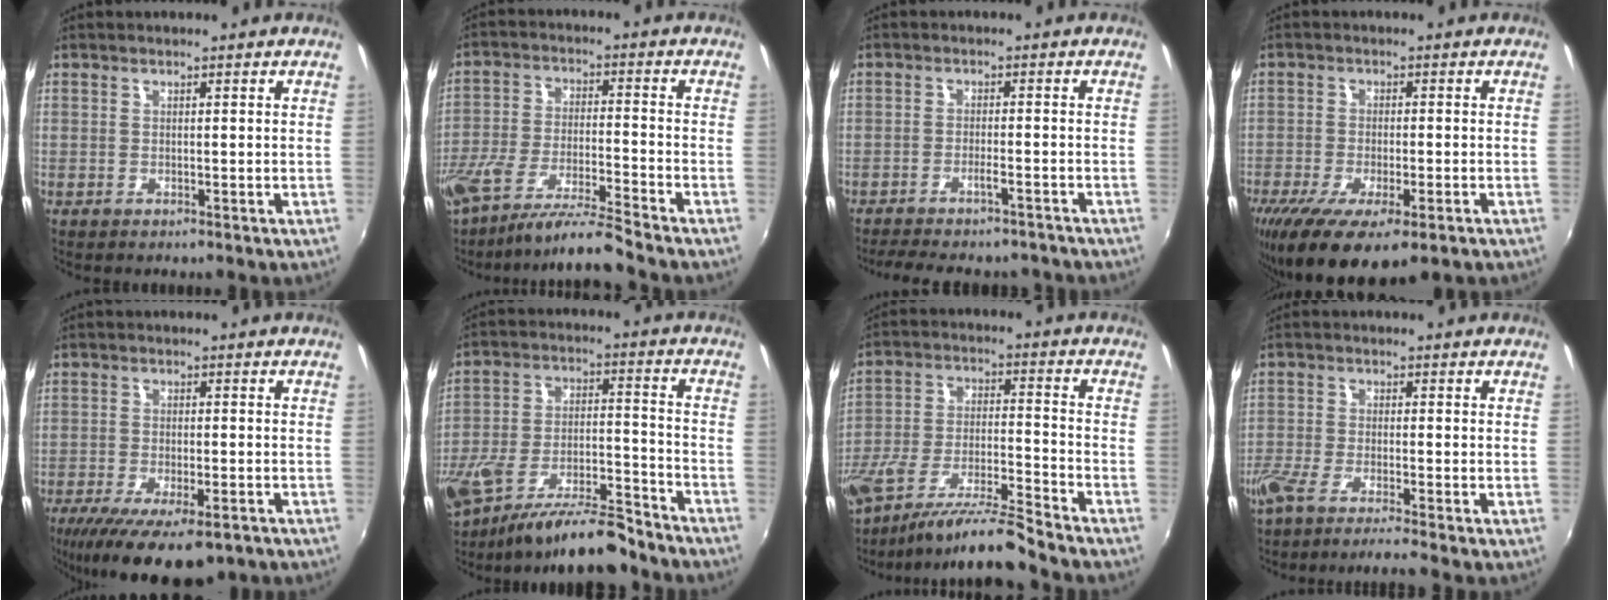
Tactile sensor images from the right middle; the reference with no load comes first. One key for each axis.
{"total": 11.8, "fx": -10.2, "fy": -0.7, "fz": 6.0, "tx": -0.119, "ty": -0.020, "tz": -0.183}
{"total": 12.3, "fx": -11.0, "fy": 2.6, "fz": 4.9, "tx": -0.106, "ty": -0.006, "tz": -0.146}
{"total": 14.1, "fx": -8.6, "fy": 4.2, "fz": 10.4, "tx": -0.211, "ty": -0.058, "tz": -0.135}
{"total": 14.5, "fx": -9.8, "fy": 4.9, "fz": 9.5, "tx": -0.190, "ty": -0.051, "tz": -0.150}
{"total": 18.4, "fx": -14.0, "fy": 5.2, "fz": 10.8, "tx": -0.216, "ty": -0.033, "tz": -0.222}
{"total": 14.1, "fx": -12.0, "fy": 0.1, "fz": 7.4, "tx": -0.149, "ty": -0.023, "tz": -0.215}
{"total": 6.7, "fx": -5.7, "fy": -0.5, "fz": 3.5, "tx": -0.083, "ty": -0.024, "tz": -0.105}